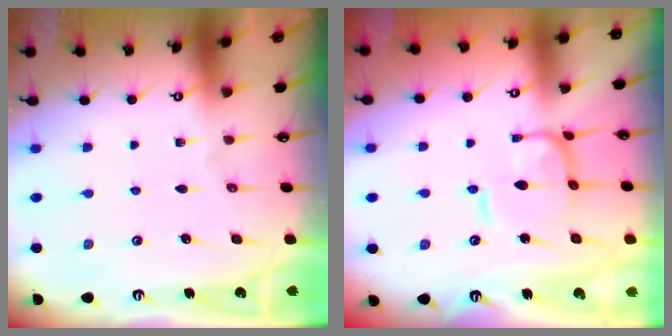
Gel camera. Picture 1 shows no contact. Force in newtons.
{"total": 3.3, "press": 3.2, "slide": 0.6}